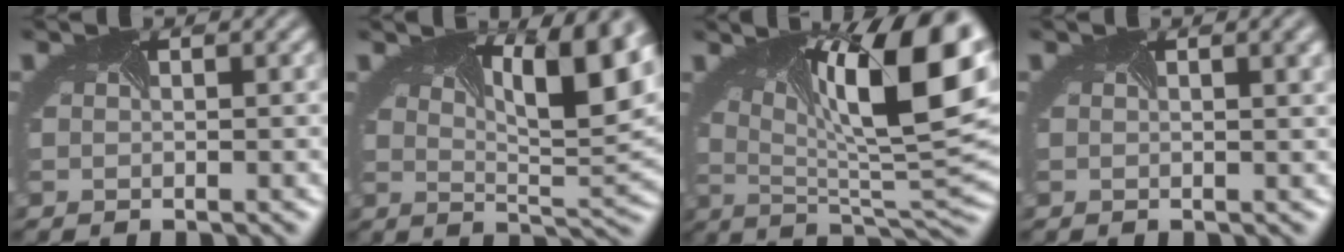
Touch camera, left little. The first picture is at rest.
{"total": 10.2, "force": [4.5, 2.9, 8.6], "torque": [-0.117, 0.017, 0.062]}
{"total": 16.0, "force": [4.7, 5.3, 14.3], "torque": [-0.198, 0.015, 0.082]}
{"total": 4.0, "force": [1.8, 1.9, 3.0], "torque": [-0.024, 0.021, 0.012]}